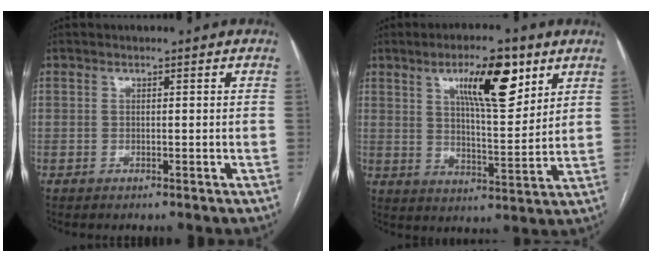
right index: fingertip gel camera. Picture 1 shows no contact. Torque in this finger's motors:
{"motor_torque": [1.11, 1.03, 0.29, 0.08]}